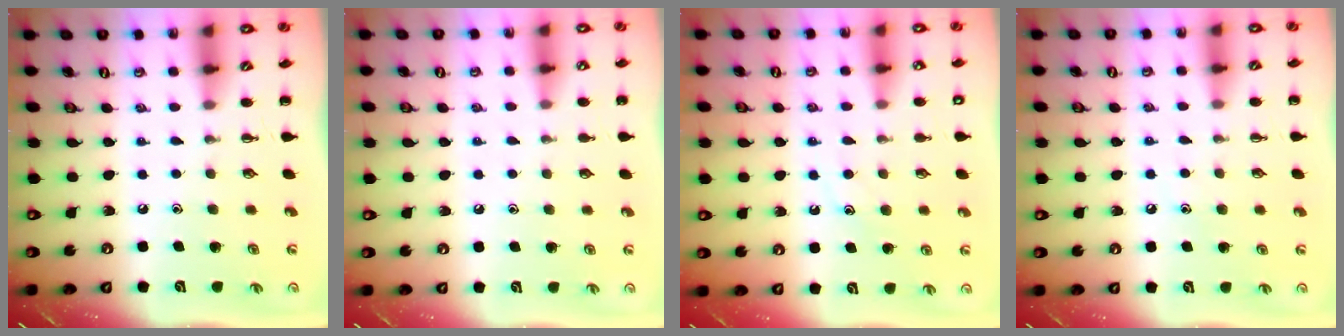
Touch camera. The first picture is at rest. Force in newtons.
{"total": 4.3, "press": 4.0, "slide": 1.6}
{"total": 9.7, "press": 9.6, "slide": 1.2}
{"total": 5.6, "press": 5.4, "slide": 1.6}